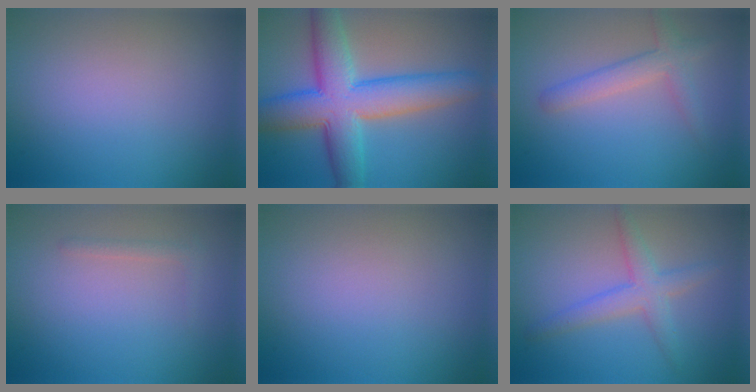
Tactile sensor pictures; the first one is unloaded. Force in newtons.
{"total": 9.6, "press": 9.6, "slide": 0.1}
{"total": 2.7, "press": 2.7, "slide": 0.1}
{"total": 0.8, "press": 0.8, "slide": 0.0}
{"total": 0.0}
{"total": 3.0, "press": 3.0, "slide": 0.1}